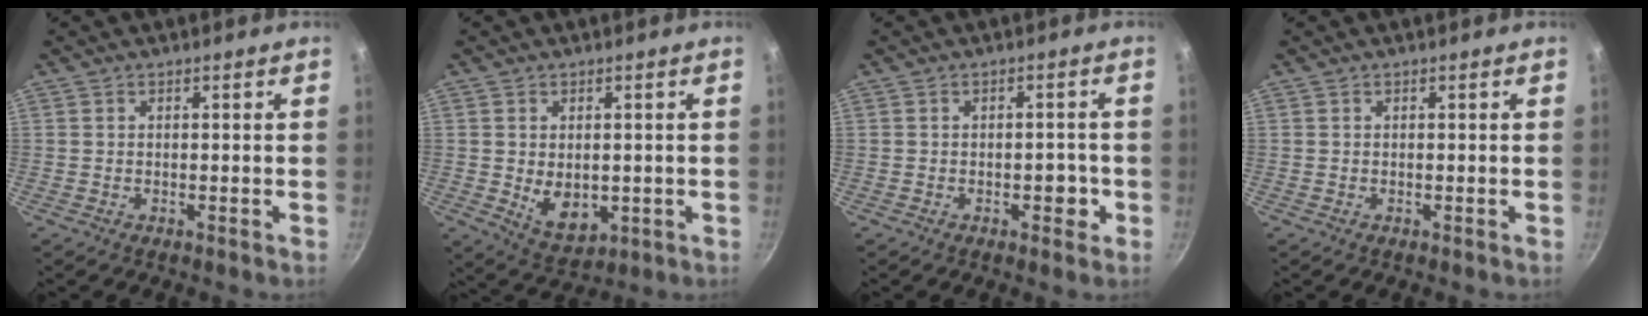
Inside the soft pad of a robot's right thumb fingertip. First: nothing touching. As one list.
[{"total": 7.1, "force": [-0.3, 4.8, 5.1], "torque": [-0.069, -0.016, 0.012]}, {"total": 3.4, "force": [-1.1, 2.1, 2.4], "torque": [-0.010, 0.012, -0.016]}, {"total": 0.0}]